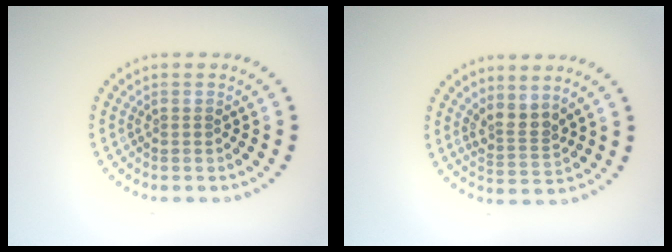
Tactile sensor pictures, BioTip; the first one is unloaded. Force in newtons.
{"total": 2.5, "press": 1.9, "slide": 1.6}